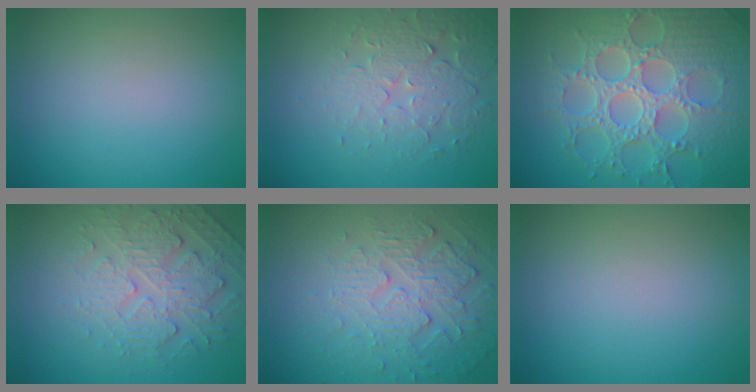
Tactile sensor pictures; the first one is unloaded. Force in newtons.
{"total": 3.8, "press": 3.4, "slide": 1.6}
{"total": 8.8, "press": 6.6, "slide": 5.8}
{"total": 4.9, "press": 3.7, "slide": 3.3}
{"total": 6.0, "press": 3.7, "slide": 4.8}
{"total": 0.0}